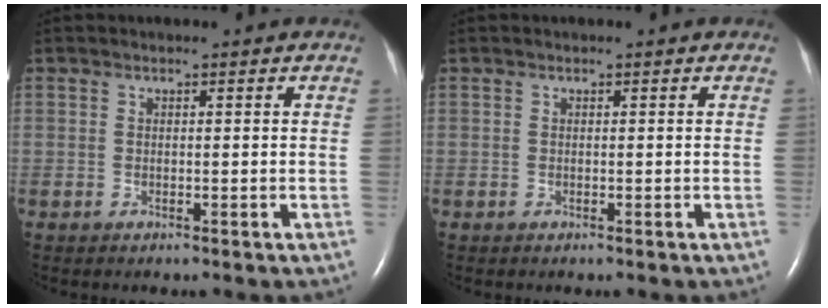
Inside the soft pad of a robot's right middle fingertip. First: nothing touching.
{"total": 0.0}